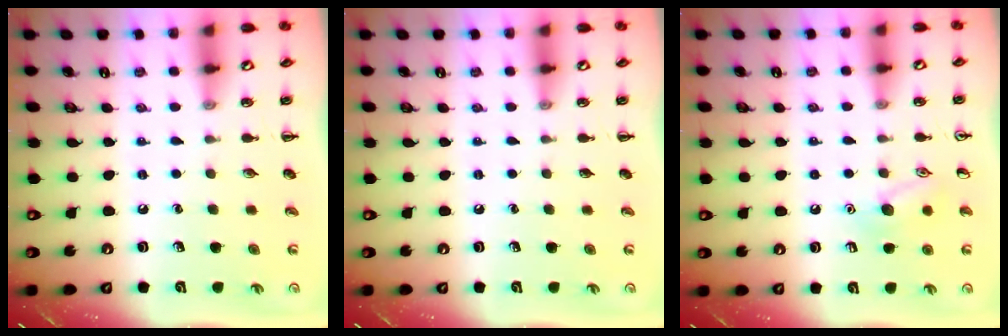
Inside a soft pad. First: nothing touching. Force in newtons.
{"total": 0.0}
{"total": 9.0, "press": 8.9, "slide": 1.2}